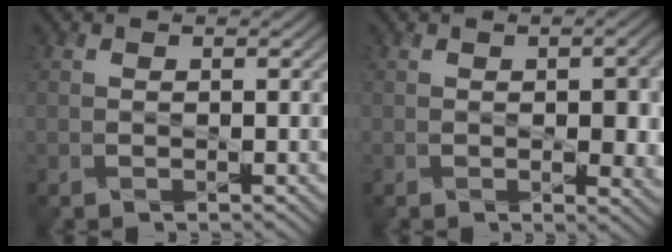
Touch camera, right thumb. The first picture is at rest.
{"total": 5.8, "force": [-0.1, 3.0, 5.0], "torque": [-0.063, -0.010, 0.014]}